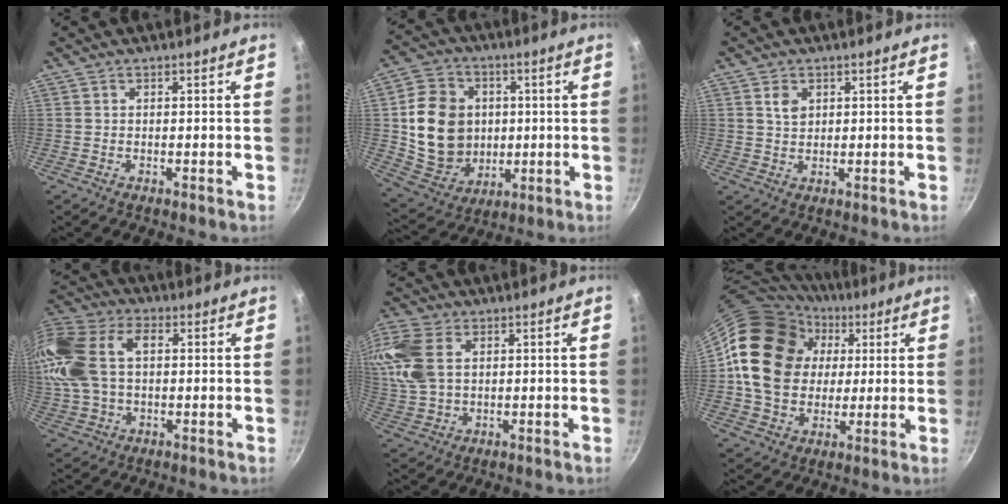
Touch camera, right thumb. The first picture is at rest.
{"total": 17.3, "force": [1.1, 14.6, 9.3], "torque": [-0.132, 0.005, 0.033]}
{"total": 2.9, "force": [1.1, 2.1, 1.7], "torque": [-0.022, -0.003, 0.023]}
{"total": 19.9, "force": [3.3, 12.8, 14.9], "torque": [-0.335, 0.030, 0.052]}
{"total": 11.3, "force": [3.2, 7.1, 8.2], "torque": [-0.174, 0.002, 0.062]}
{"total": 22.4, "force": [4.6, 17.9, 12.6], "torque": [-0.203, 0.019, 0.083]}